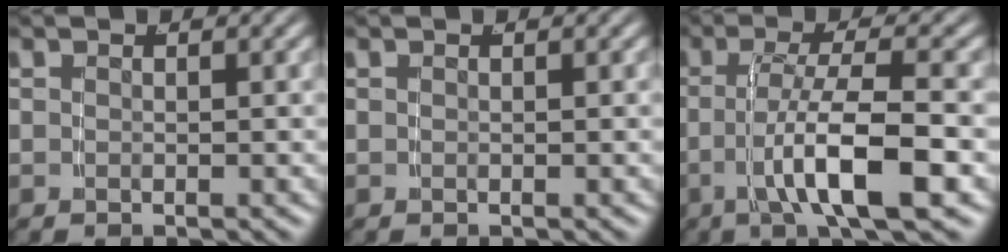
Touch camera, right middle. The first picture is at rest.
{"total": 0.0}
{"total": 6.4, "force": [-2.1, 0.9, 5.9], "torque": [-0.104, -0.004, -0.033]}